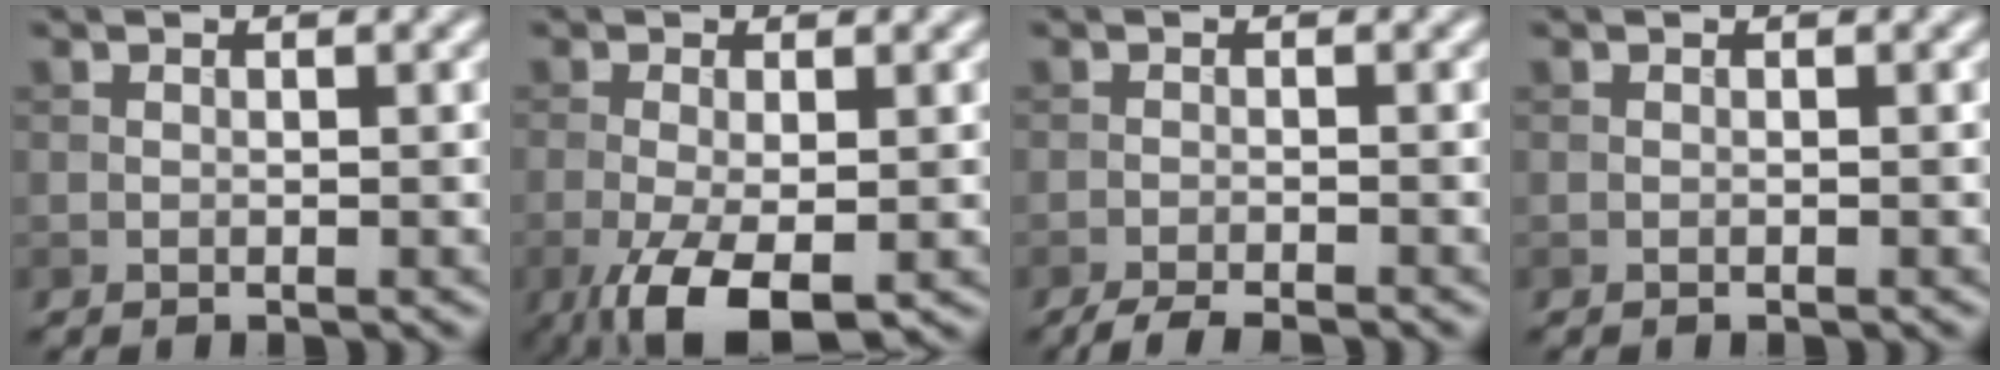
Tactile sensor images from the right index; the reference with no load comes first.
{"total": 6.2, "force": [-2.7, 2.4, 5.0], "torque": [-0.105, -0.015, -0.046]}
{"total": 2.9, "force": [-2.4, 0.4, 1.4], "torque": [-0.020, -0.001, -0.048]}
{"total": 0.0}